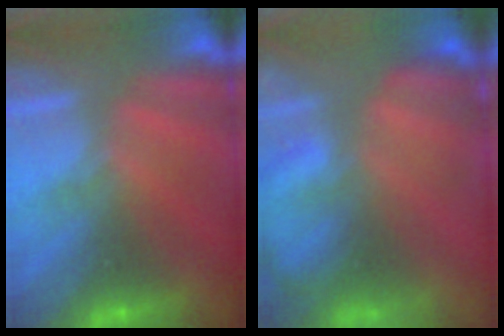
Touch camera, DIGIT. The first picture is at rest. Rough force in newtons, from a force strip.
{"total": 7.5}